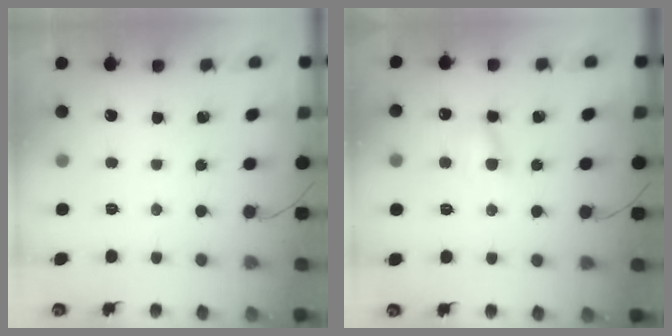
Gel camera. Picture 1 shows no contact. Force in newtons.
{"total": 6.2, "press": 6.2, "slide": 0.6}